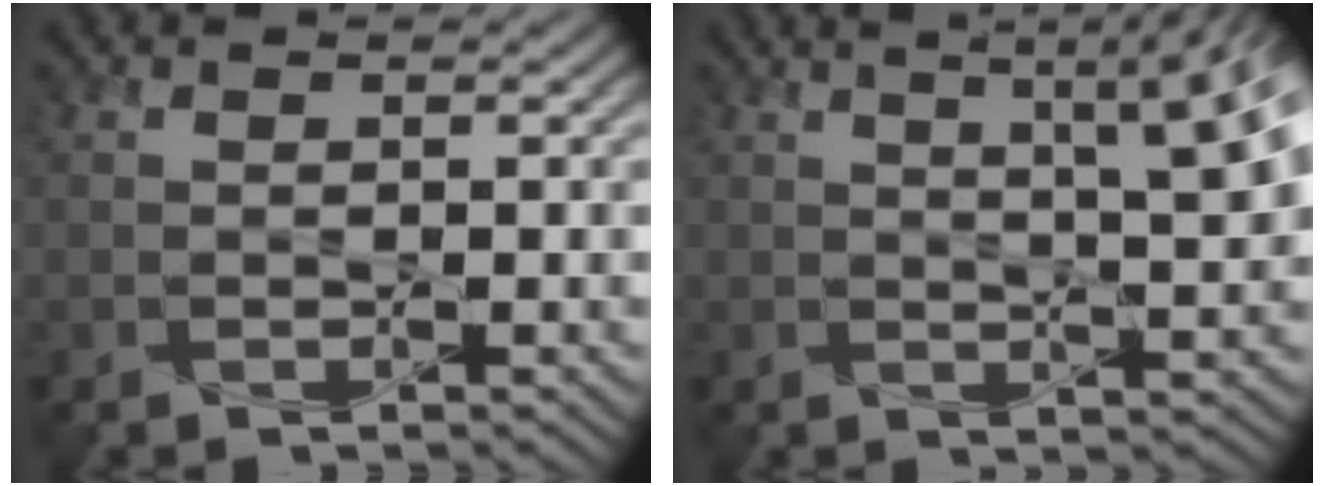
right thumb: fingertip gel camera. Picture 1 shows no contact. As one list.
[{"total": 9.4, "force": [3.2, 2.6, 8.4], "torque": [-0.090, 0.032, 0.031]}]